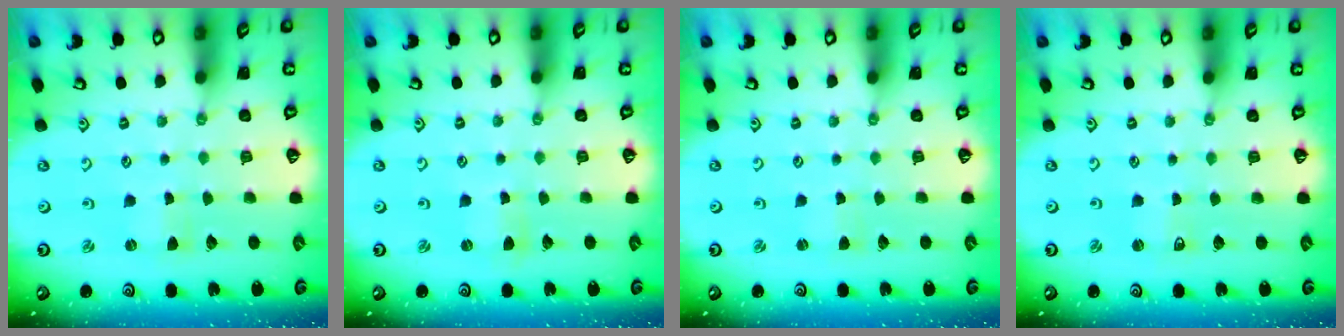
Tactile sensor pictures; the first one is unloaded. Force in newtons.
{"total": 1.0, "press": 1.0, "slide": 0.2}
{"total": 1.7, "press": 1.6, "slide": 0.3}
{"total": 1.4, "press": 1.4, "slide": 0.0}